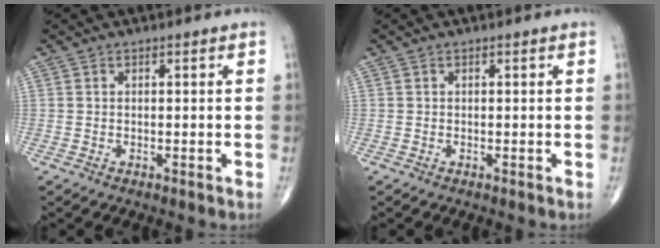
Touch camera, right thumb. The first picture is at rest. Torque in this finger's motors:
{"motor_torque": [0.02, 0.03, -0.02, 0.02, 0.00]}